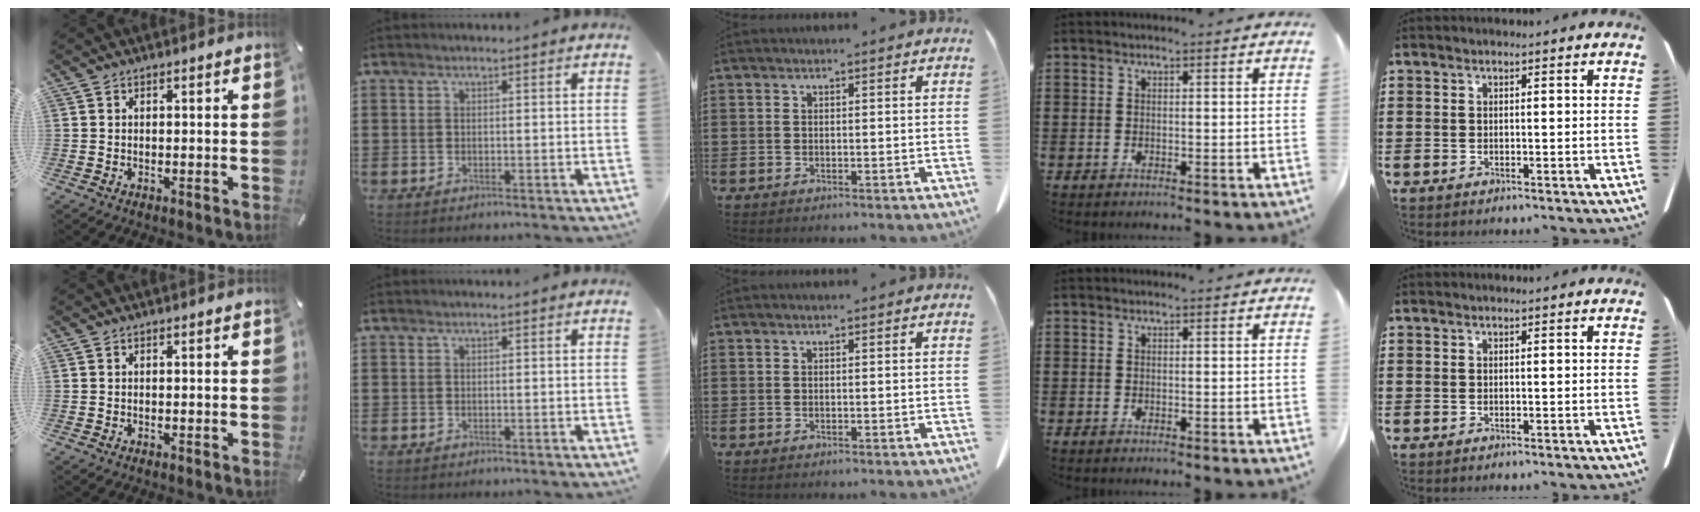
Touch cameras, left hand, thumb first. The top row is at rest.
{}